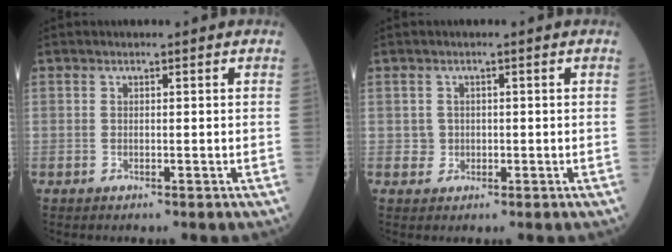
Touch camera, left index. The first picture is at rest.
{"total": 1.5, "force": [0.0, 1.5, 0.2], "torque": [-0.001, 0.002, 0.003]}